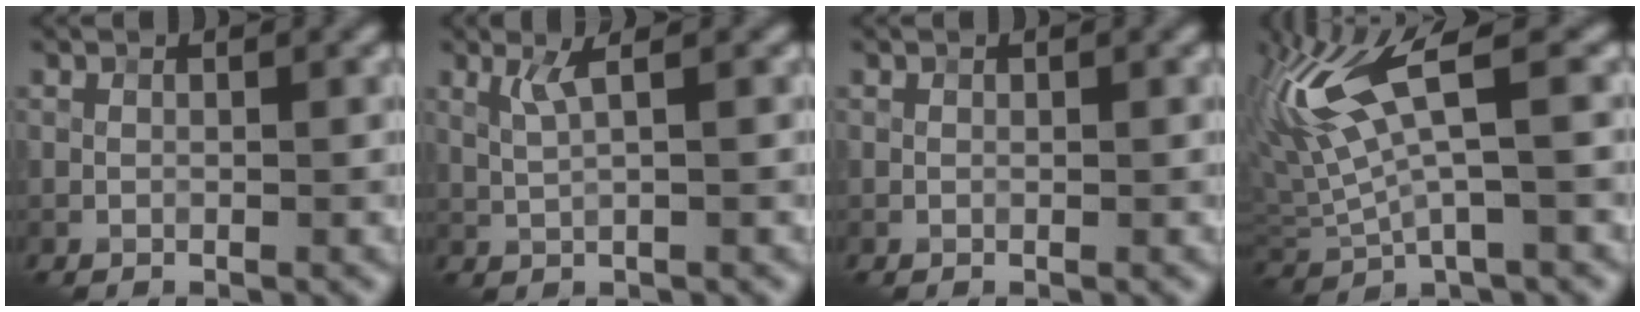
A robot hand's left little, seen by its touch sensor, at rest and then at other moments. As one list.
[{"total": 1.8, "force": [0.7, 0.2, 1.6], "torque": [-0.038, -0.001, 0.016]}, {"total": 0.0}, {"total": 9.1, "force": [2.9, 2.6, 8.2], "torque": [-0.187, 0.008, 0.055]}]